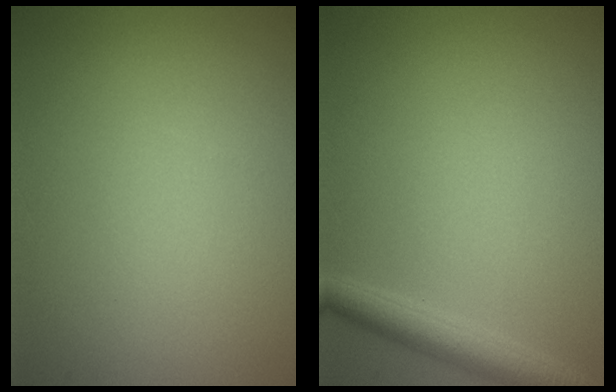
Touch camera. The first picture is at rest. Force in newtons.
{"total": 2.5, "press": 2.5, "slide": 0.1}